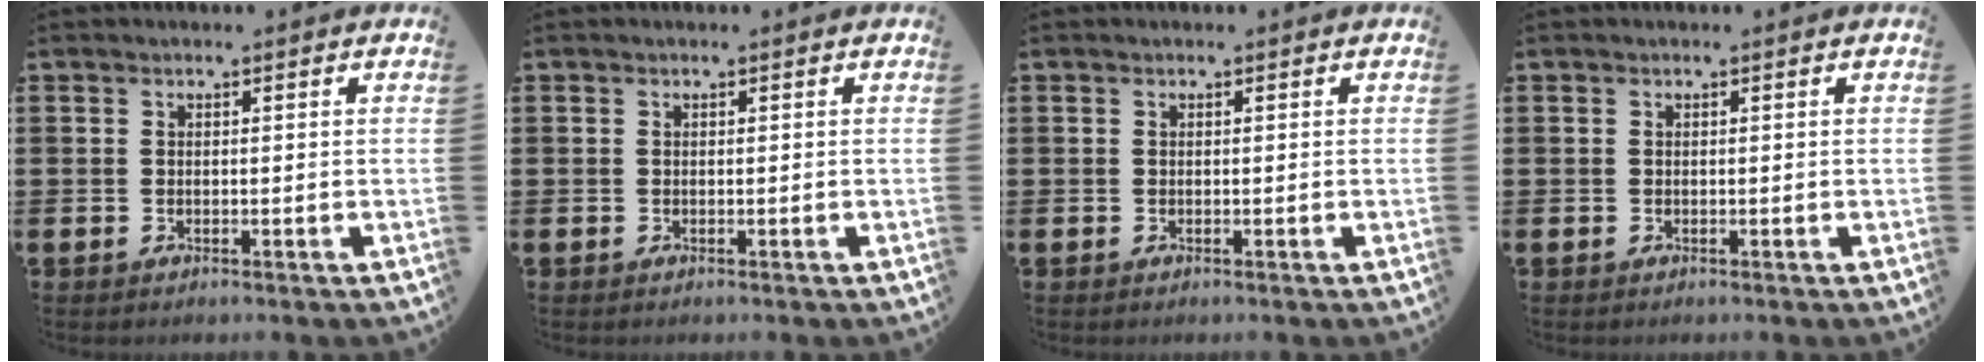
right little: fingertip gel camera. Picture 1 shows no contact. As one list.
[{"total": 0.0}, {"total": 0.0}, {"total": 0.0}]